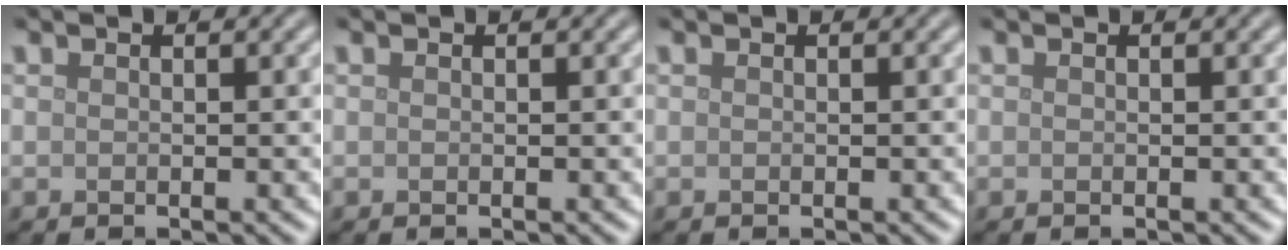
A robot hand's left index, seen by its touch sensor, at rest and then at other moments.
{"total": 0.0}
{"total": 0.0}
{"total": 0.0}